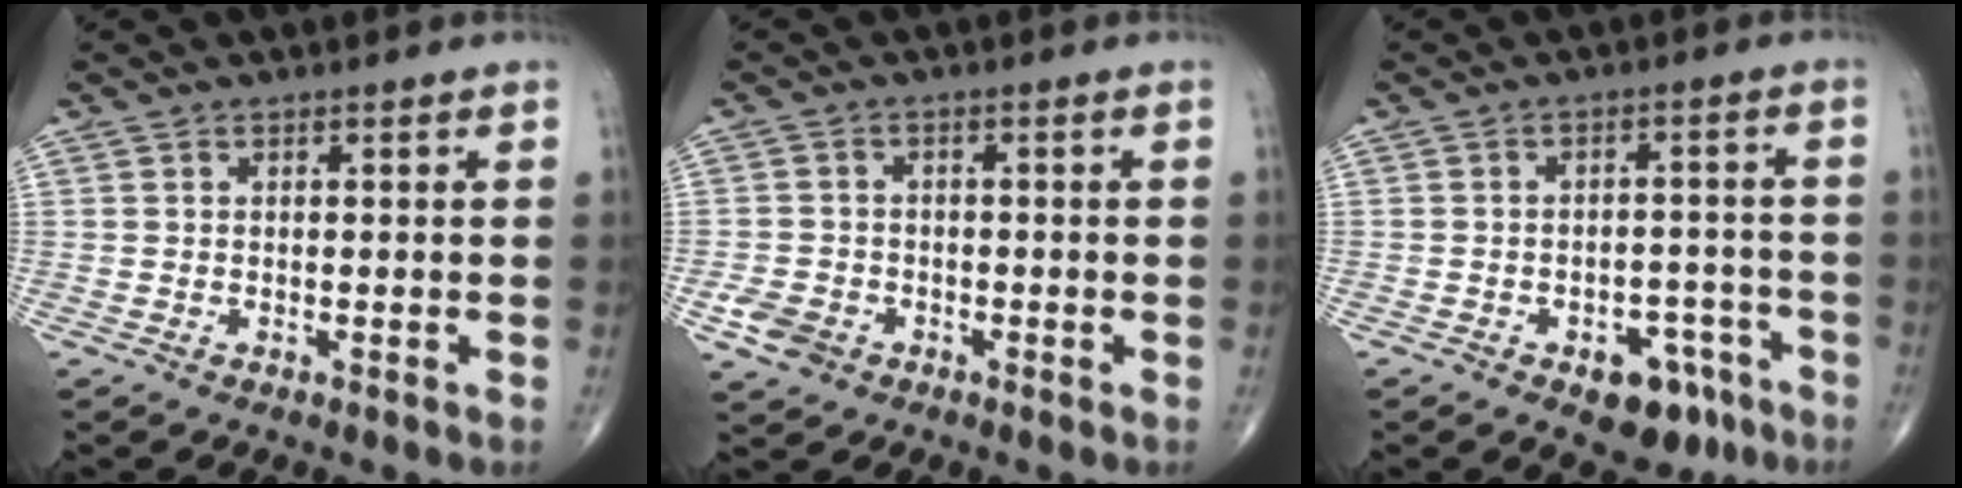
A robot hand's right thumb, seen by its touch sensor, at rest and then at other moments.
{"total": 4.7, "force": [-2.2, 3.7, 1.9], "torque": [-0.031, 0.009, -0.036]}
{"total": 8.5, "force": [-4.9, 5.0, 4.8], "torque": [-0.034, 0.039, -0.061]}